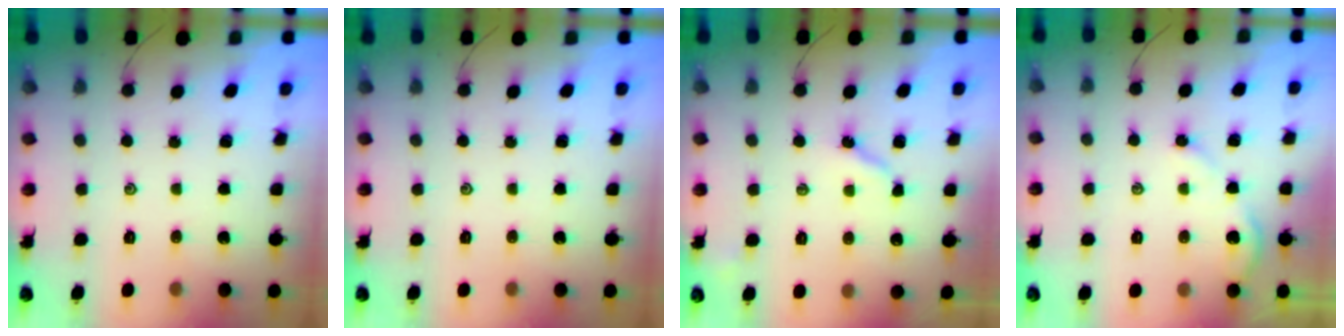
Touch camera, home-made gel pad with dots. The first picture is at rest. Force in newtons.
{"total": 0.0}
{"total": 3.4, "press": 3.4, "slide": 0.2}
{"total": 4.0, "press": 4.0, "slide": 0.4}